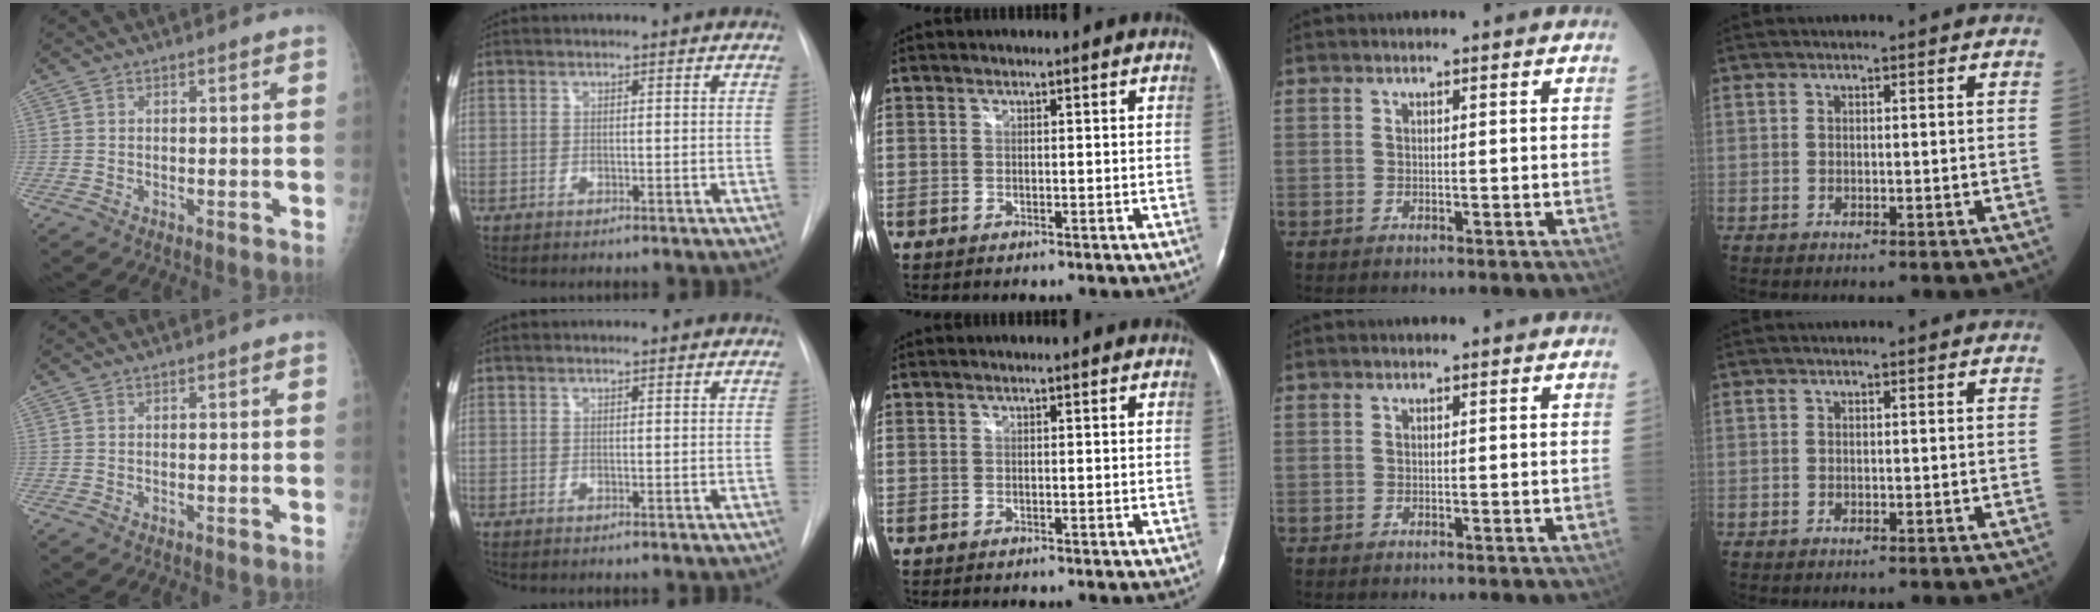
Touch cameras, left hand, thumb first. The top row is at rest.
{}